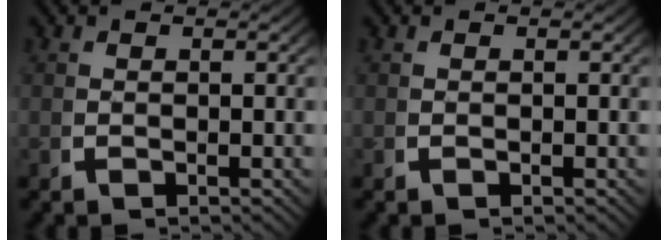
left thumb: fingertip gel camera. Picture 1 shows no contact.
{"total": 0.0}